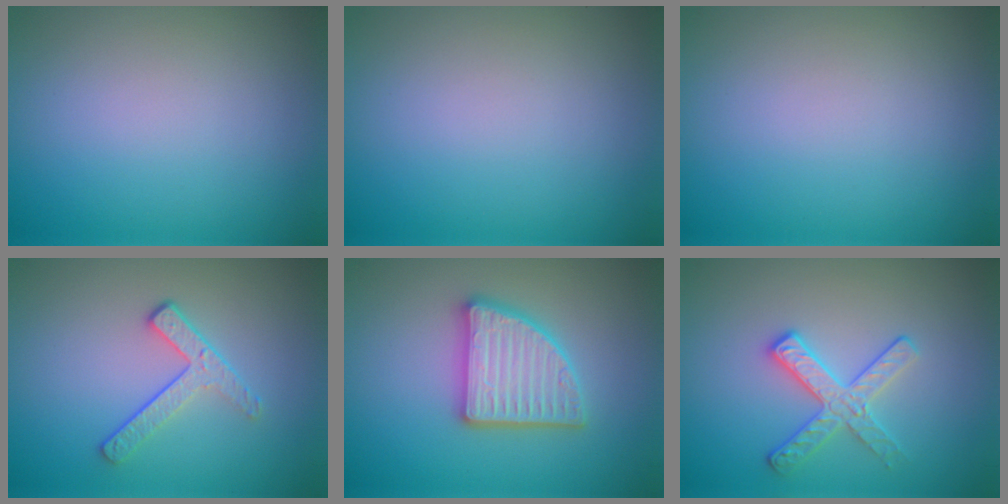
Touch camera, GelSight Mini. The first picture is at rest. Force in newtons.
{"total": 0.0}
{"total": 0.0}
{"total": 2.3, "press": 1.7, "slide": 1.6}
{"total": 4.8, "press": 4.7, "slide": 0.8}
{"total": 2.8, "press": 2.7, "slide": 0.5}